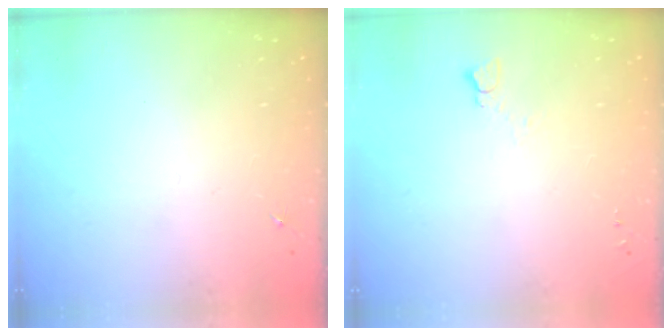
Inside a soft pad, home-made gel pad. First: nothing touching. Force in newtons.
{"total": 2.8, "press": 2.7, "slide": 0.3}